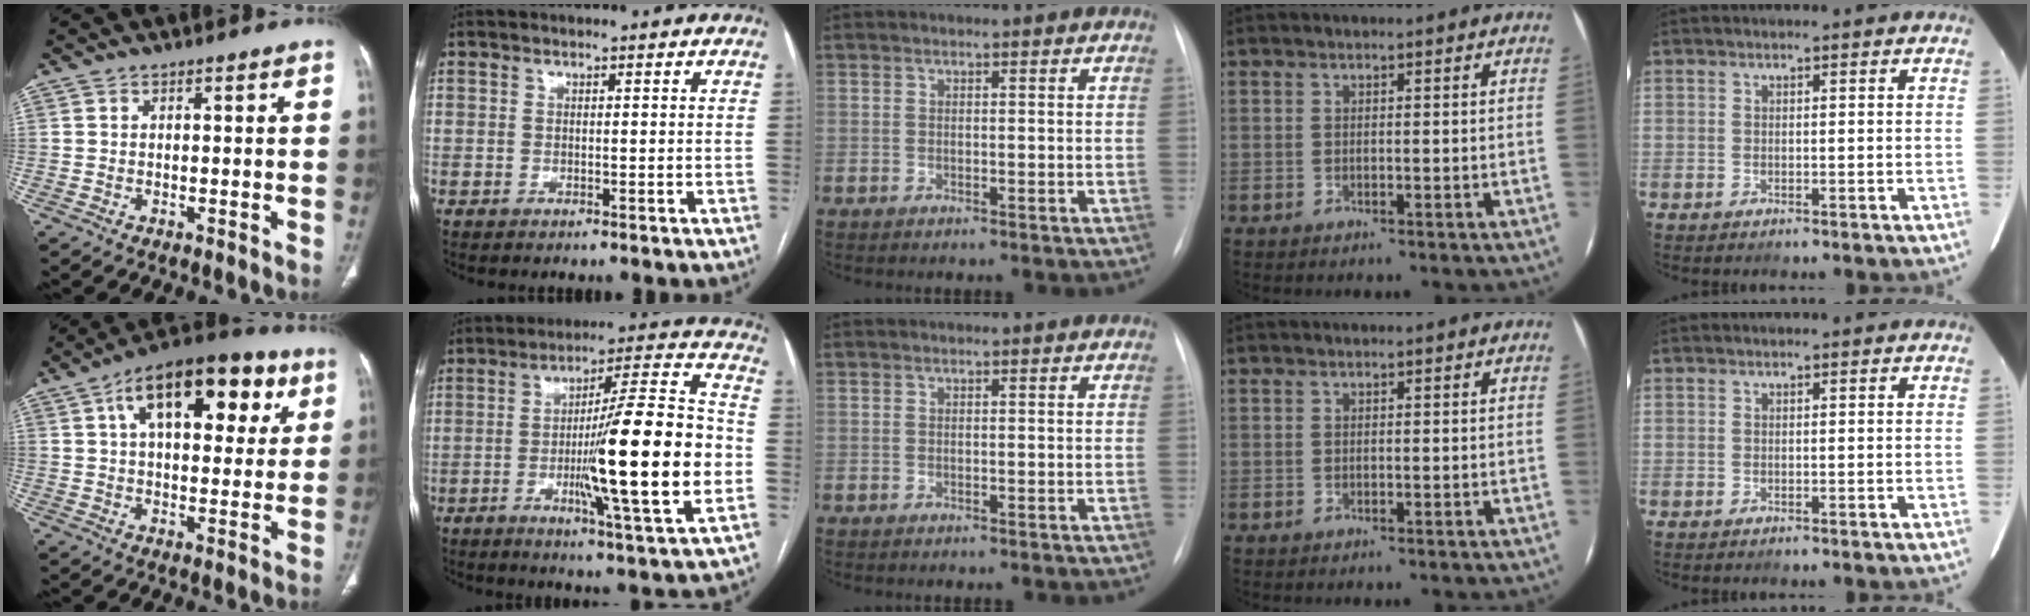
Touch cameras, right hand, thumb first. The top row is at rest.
{"thumb": {"total": 21.2, "force": [8.3, 10.8, 16.3], "torque": [-0.209, 0.008, 0.123]}, "index": {"total": 20.6, "force": [-4.0, 0.4, 20.2], "torque": [-0.307, -0.004, -0.064]}}